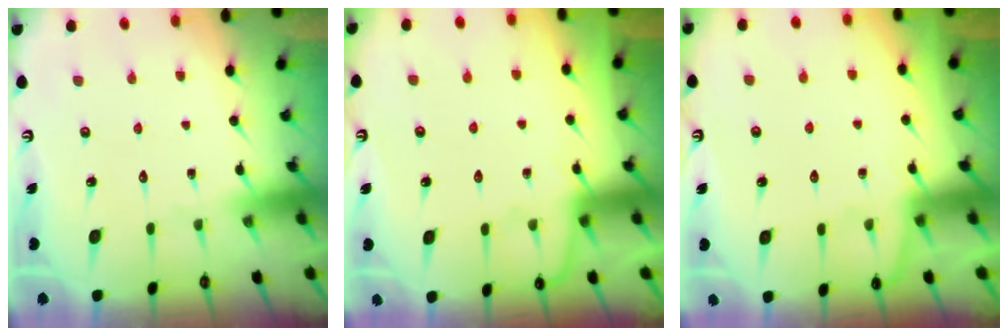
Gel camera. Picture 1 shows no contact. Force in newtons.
{"total": 4.1, "press": 4.1, "slide": 0.7}
{"total": 2.0, "press": 2.0, "slide": 0.4}